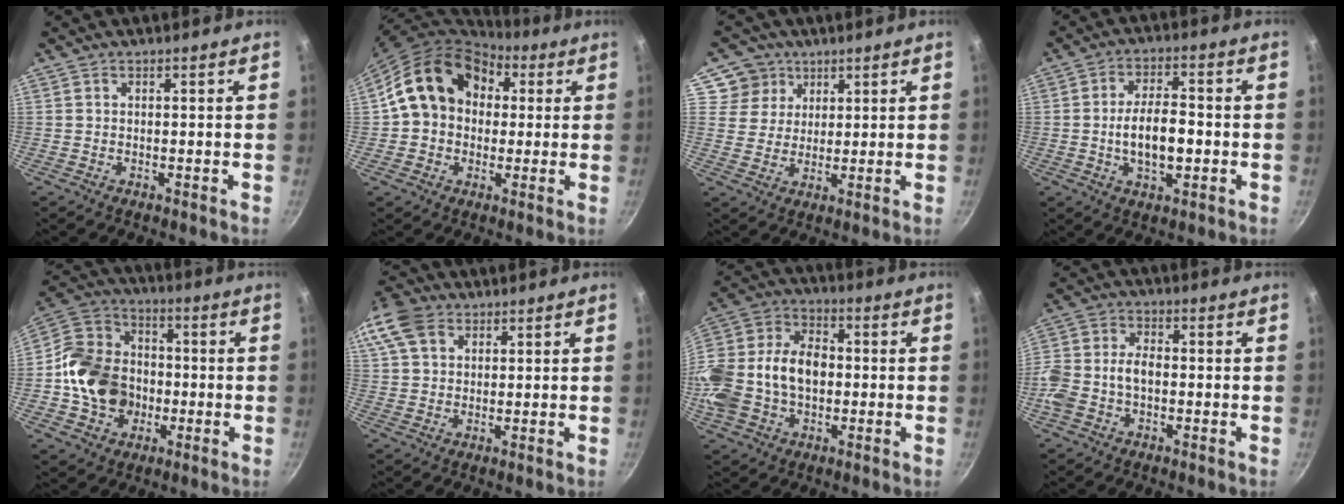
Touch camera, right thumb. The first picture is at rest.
{"total": 16.3, "force": [3.5, 13.2, 9.0], "torque": [-0.129, 0.032, 0.046]}
{"total": 6.8, "force": [3.6, 5.8, 0.6], "torque": [0.024, -0.007, 0.058]}
{"total": 9.7, "force": [-1.5, 4.7, 8.4], "torque": [-0.135, 0.018, -0.025]}
{"total": 16.4, "force": [-2.3, 13.6, 8.8], "torque": [-0.136, 0.038, -0.048]}
{"total": 11.3, "force": [5.0, 8.0, 6.2], "torque": [-0.131, 0.015, 0.088]}
{"total": 20.2, "force": [-1.5, 14.4, 14.0], "torque": [-0.274, 0.051, -0.032]}
{"total": 8.5, "force": [-1.8, 5.7, 6.1], "torque": [-0.120, 0.031, -0.046]}